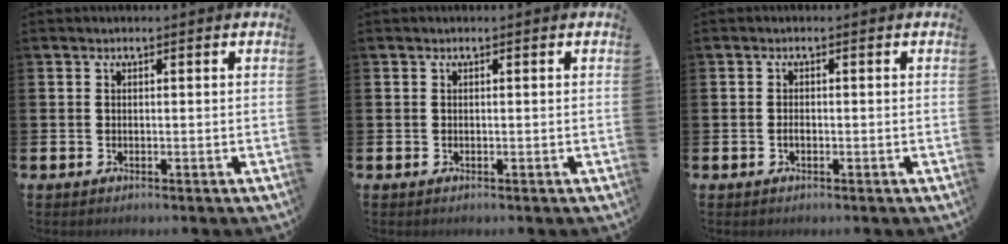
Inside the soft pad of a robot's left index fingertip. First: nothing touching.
{"total": 0.0}
{"total": 0.9, "force": [-0.3, 0.5, 0.6], "torque": [-0.013, 0.000, -0.007]}